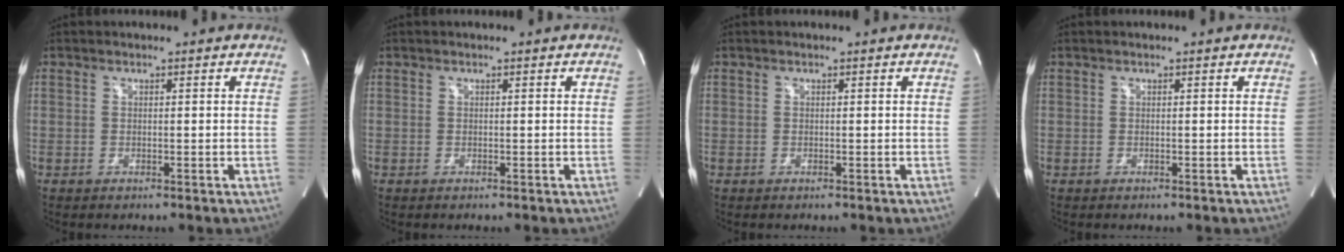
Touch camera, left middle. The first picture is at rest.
{"total": 0.0}
{"total": 0.0}
{"total": 0.0}